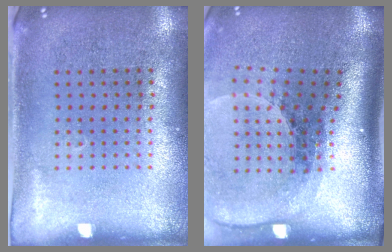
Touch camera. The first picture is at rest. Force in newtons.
{"total": 2.6, "press": 1.8, "slide": 1.8}